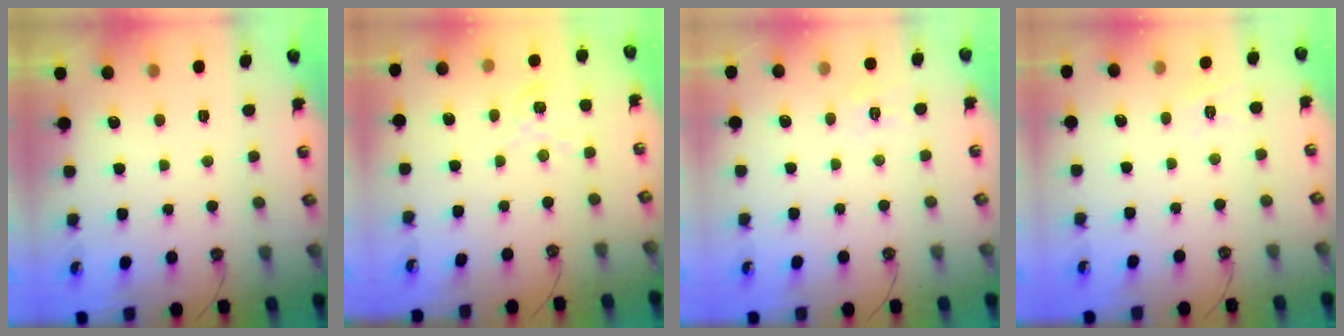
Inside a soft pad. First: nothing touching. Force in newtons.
{"total": 2.1, "press": 2.1, "slide": 0.2}
{"total": 6.5, "press": 6.4, "slide": 0.7}
{"total": 3.1, "press": 3.0, "slide": 0.5}